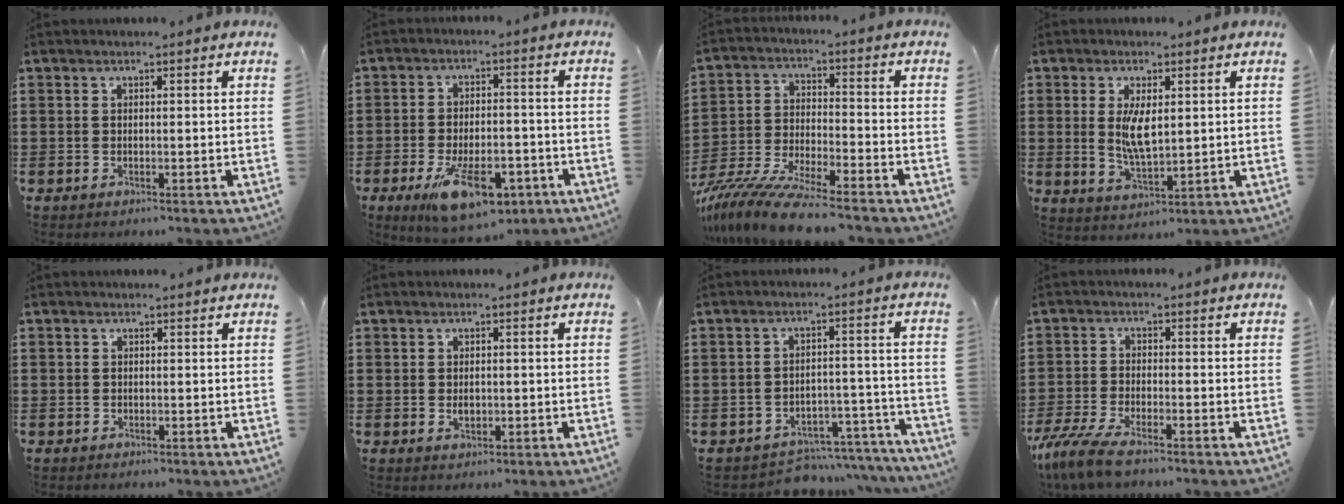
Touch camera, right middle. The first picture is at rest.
{"total": 10.3, "force": [-5.4, 4.4, 7.6], "torque": [-0.138, -0.002, -0.092]}
{"total": 9.7, "force": [-8.9, 0.1, 4.0], "torque": [-0.082, 0.002, -0.173]}
{"total": 5.4, "force": [1.3, 2.2, 4.8], "torque": [-0.092, -0.002, 0.022]}
{"total": 0.6, "force": [0.0, 0.6, 0.0], "torque": [-0.003, 0.003, -0.001]}
{"total": 1.5, "force": [-0.1, 1.0, 1.2], "torque": [-0.017, -0.002, -0.003]}
{"total": 5.0, "force": [-4.9, 1.0, 0.9], "torque": [-0.015, 0.010, -0.096]}
{"total": 5.3, "force": [-4.3, 0.5, 3.1], "torque": [-0.094, -0.024, -0.089]}